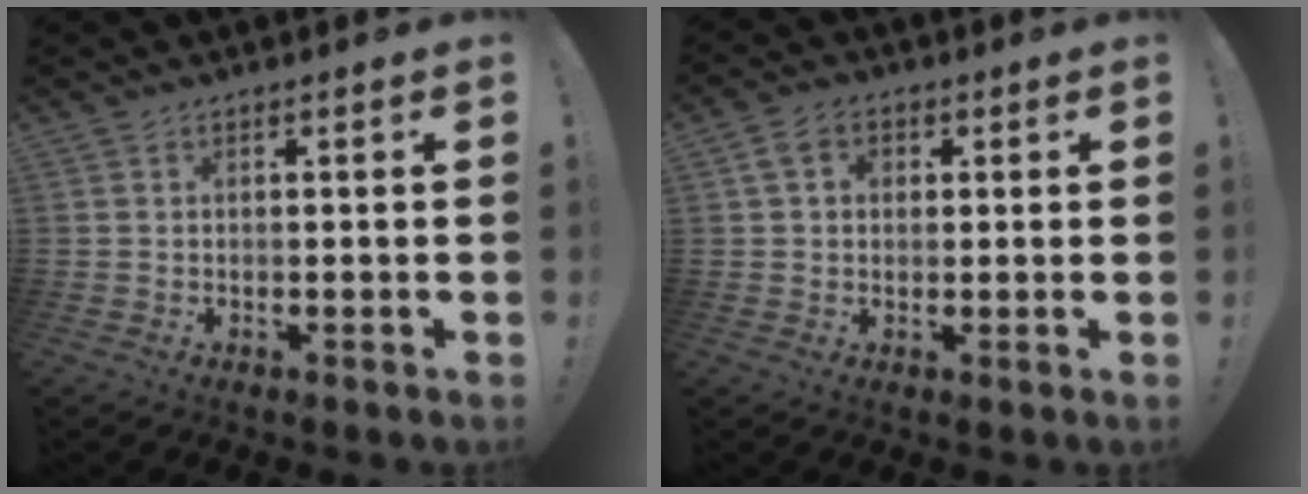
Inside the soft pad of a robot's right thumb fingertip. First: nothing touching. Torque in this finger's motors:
{"motor_torque": [0.09, -0.06, 0.10, 0.10, 0.13]}